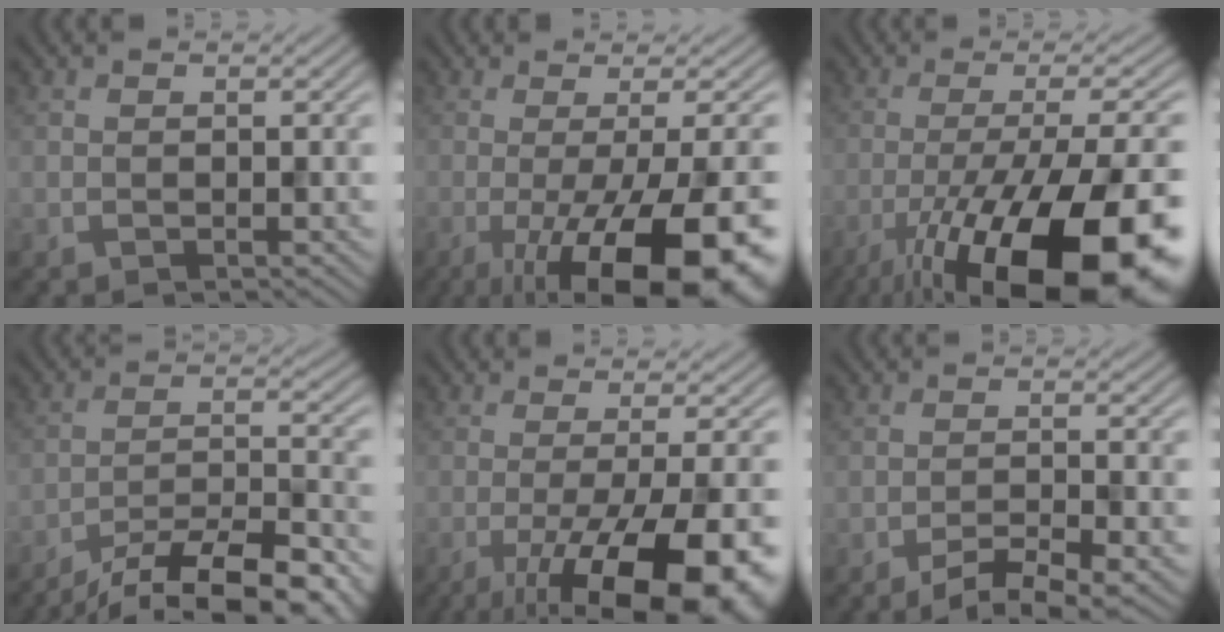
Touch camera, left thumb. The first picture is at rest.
{"total": 16.7, "force": [-5.9, 4.7, 14.9], "torque": [-0.180, -0.006, -0.084]}
{"total": 20.8, "force": [-10.7, 6.1, 16.8], "torque": [-0.252, -0.017, -0.174]}
{"total": 14.2, "force": [-11.5, 3.1, 7.7], "torque": [-0.131, -0.015, -0.172]}
{"total": 16.4, "force": [-7.0, 4.7, 14.1], "torque": [-0.181, -0.007, -0.098]}
{"total": 4.7, "force": [-3.2, 0.8, 3.4], "torque": [-0.061, 0.000, -0.053]}